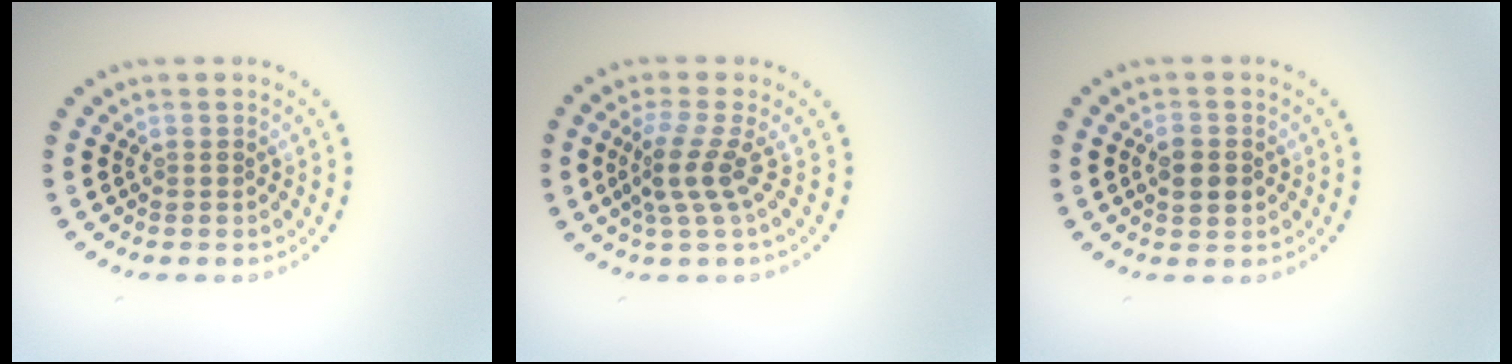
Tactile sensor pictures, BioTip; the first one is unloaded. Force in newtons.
{"total": 2.8, "press": 1.9, "slide": 2.1}
{"total": 2.5, "press": 2.5, "slide": 0.2}